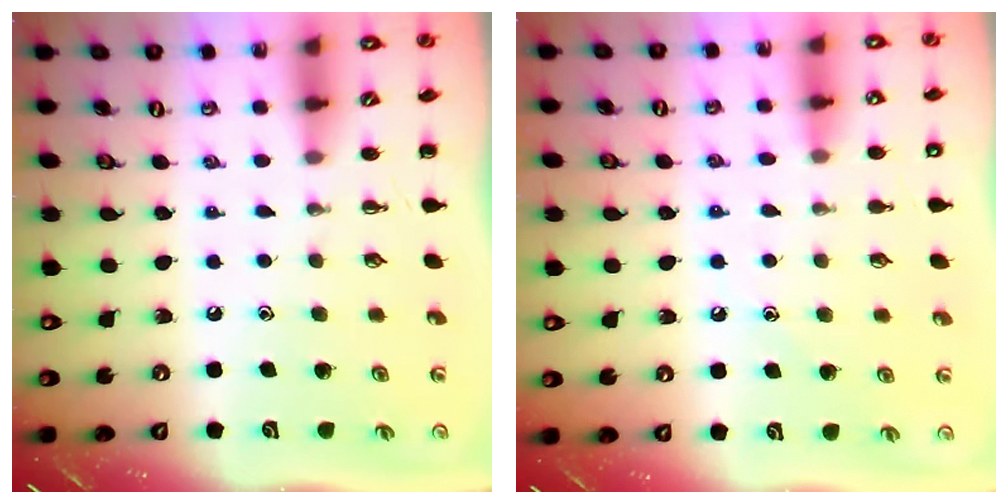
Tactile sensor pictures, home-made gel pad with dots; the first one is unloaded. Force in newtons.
{"total": 9.6, "press": 9.3, "slide": 2.5}